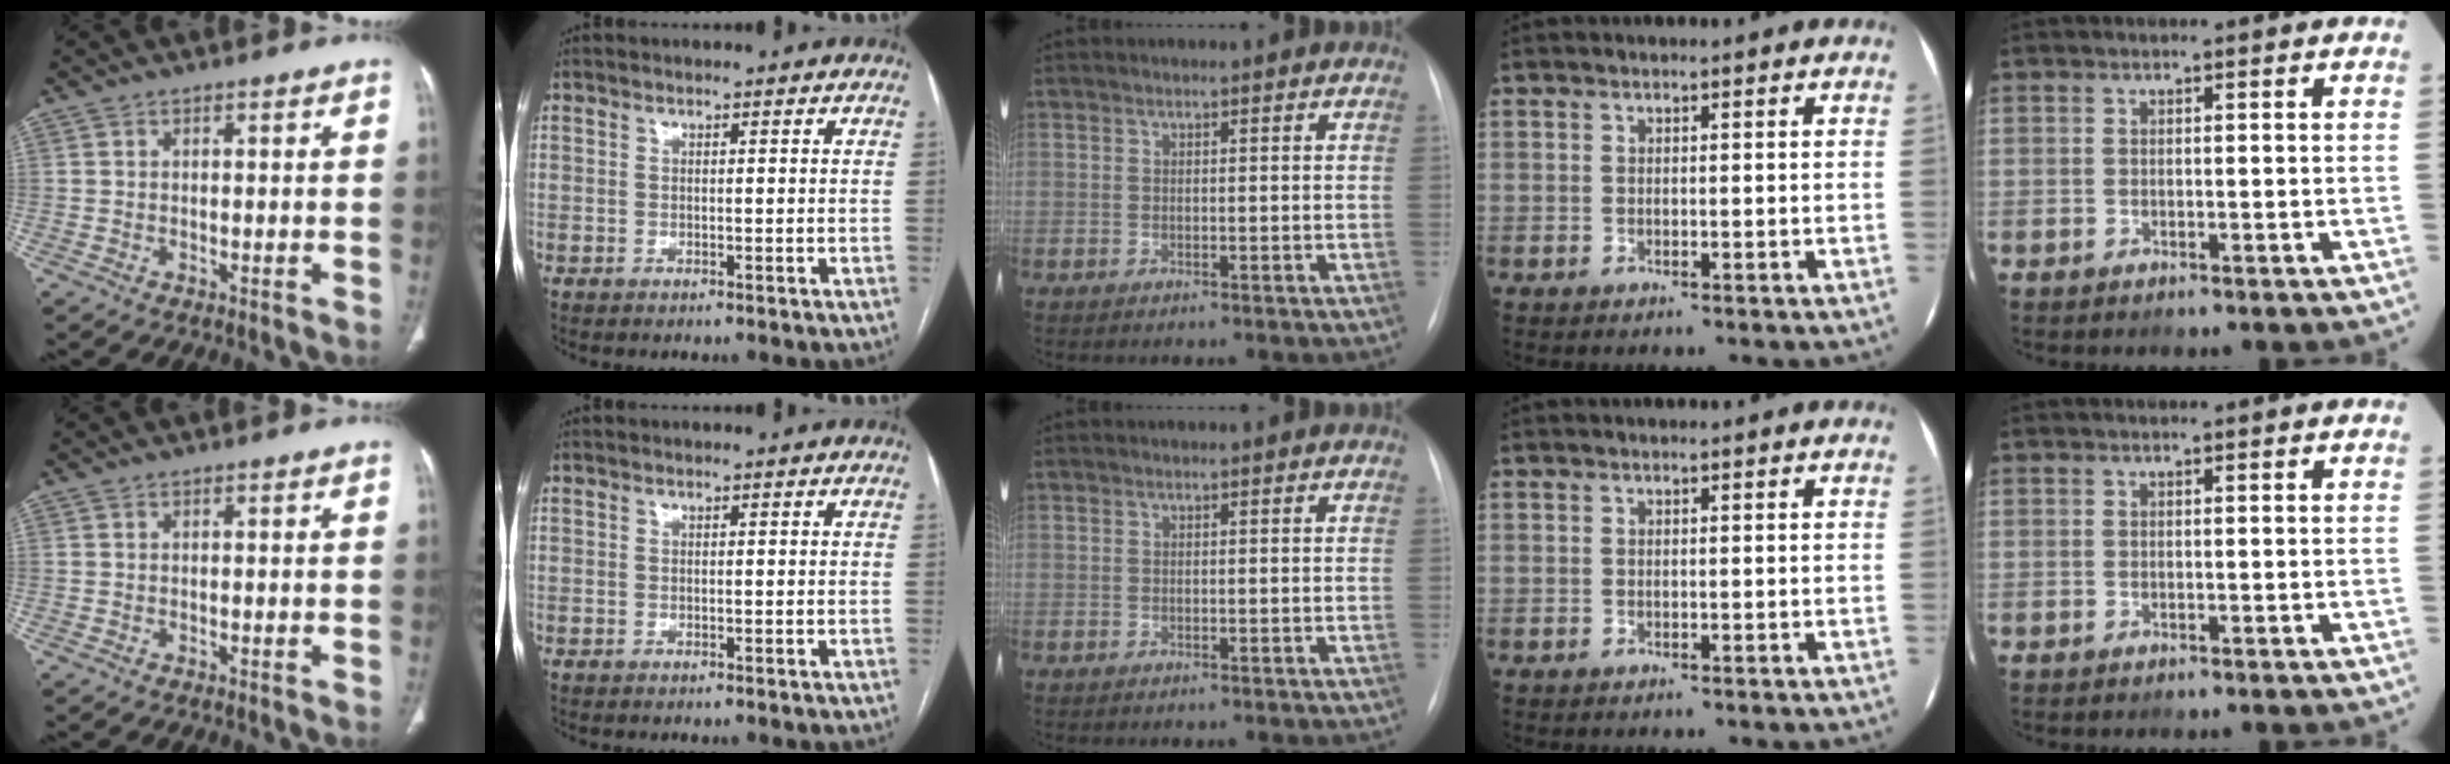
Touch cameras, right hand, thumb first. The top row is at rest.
{}